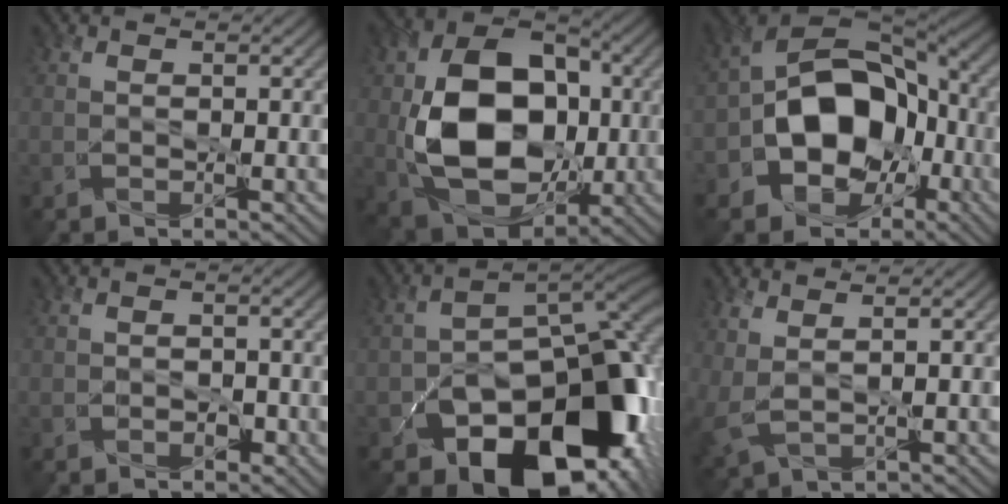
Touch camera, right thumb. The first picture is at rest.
{"total": 14.6, "force": [-0.5, 10.7, 9.9], "torque": [-0.177, -0.008, -0.005]}
{"total": 14.3, "force": [-3.6, 10.3, 9.2], "torque": [-0.158, -0.012, -0.079]}
{"total": 1.1, "force": [-0.6, 0.8, 0.4], "torque": [-0.004, 0.000, -0.012]}
{"total": 18.8, "force": [-8.8, 11.5, 12.0], "torque": [-0.140, -0.041, -0.124]}
{"total": 3.3, "force": [2.0, 0.8, 2.4], "torque": [-0.065, 0.001, 0.043]}